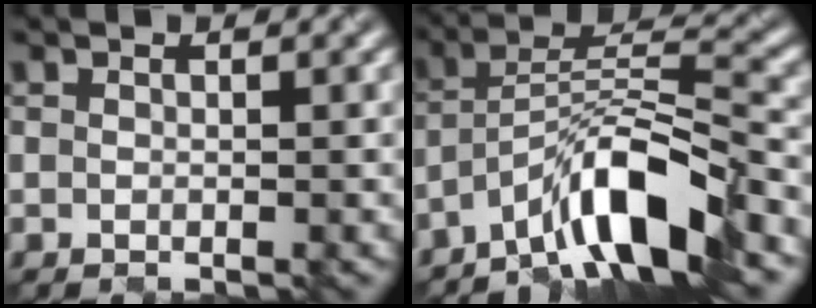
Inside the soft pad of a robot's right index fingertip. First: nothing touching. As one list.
[{"total": 8.4, "force": [-5.7, 1.3, 6.0], "torque": [-0.103, 0.014, -0.104]}]